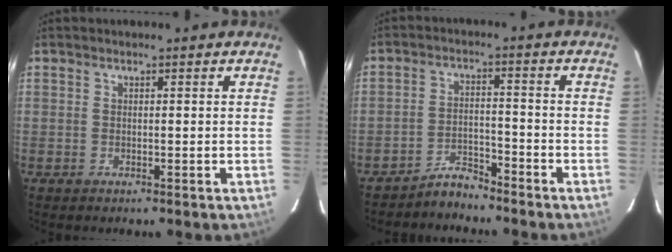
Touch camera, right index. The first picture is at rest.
{"total": 3.9, "force": [-3.8, 0.5, 0.1], "torque": [0.000, -0.006, -0.068]}